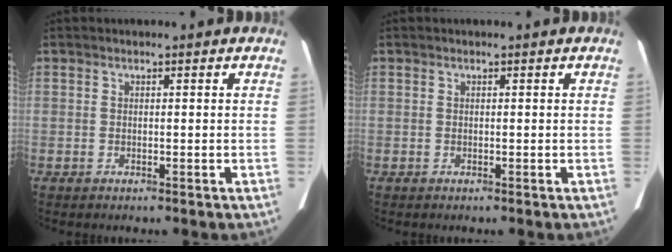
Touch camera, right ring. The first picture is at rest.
{"total": 0.0}